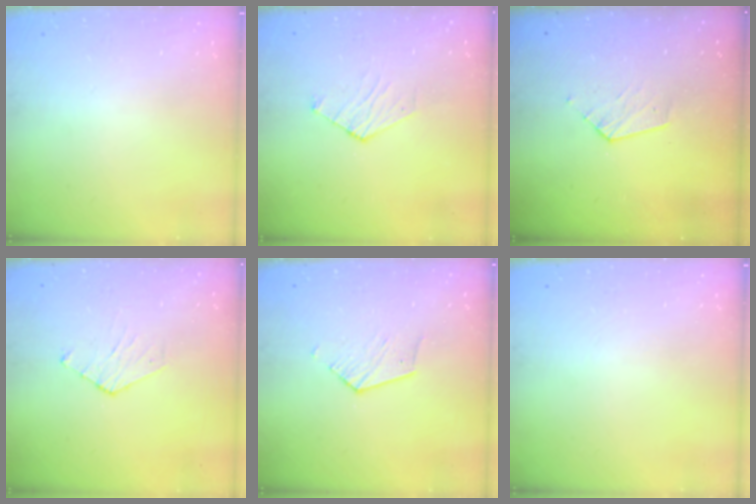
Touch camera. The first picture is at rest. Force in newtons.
{"total": 4.7, "press": 4.7, "slide": 0.5}
{"total": 4.3, "press": 4.3, "slide": 0.4}
{"total": 4.6, "press": 4.6, "slide": 0.3}
{"total": 5.0, "press": 5.0, "slide": 0.6}
{"total": 0.0}